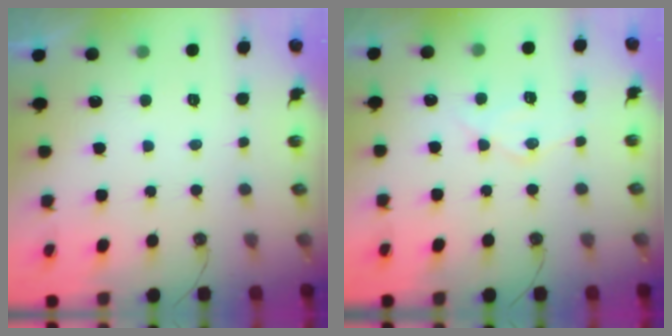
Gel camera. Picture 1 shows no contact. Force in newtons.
{"total": 10.7, "press": 10.7, "slide": 1.1}